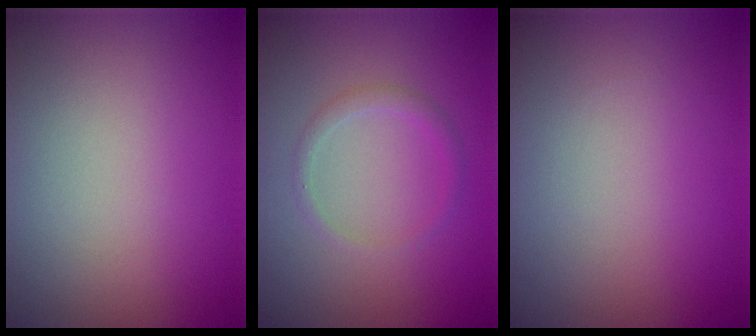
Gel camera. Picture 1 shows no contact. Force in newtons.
{"total": 1.3, "press": 1.3, "slide": 0.0}
{"total": 0.0}